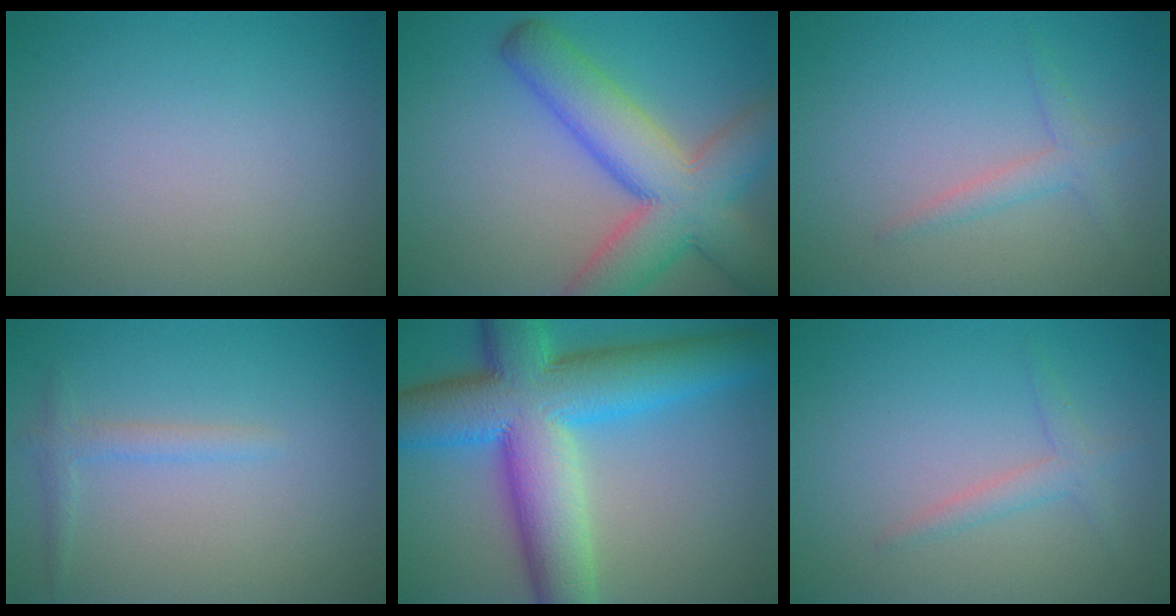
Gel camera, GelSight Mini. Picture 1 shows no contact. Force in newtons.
{"total": 9.6, "press": 9.6, "slide": 0.5}
{"total": 1.6, "press": 1.6, "slide": 0.0}
{"total": 1.5, "press": 1.5, "slide": 0.2}
{"total": 13.3, "press": 13.3, "slide": 0.1}
{"total": 1.6, "press": 1.6, "slide": 0.0}